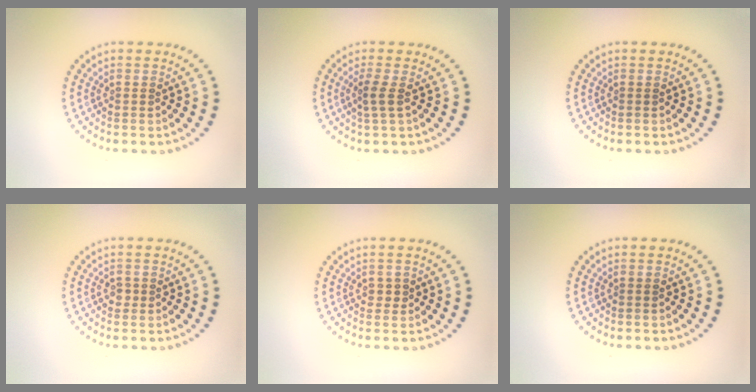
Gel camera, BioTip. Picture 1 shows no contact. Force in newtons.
{"total": 1.6, "press": 1.2, "slide": 1.0}
{"total": 0.0}
{"total": 0.7, "press": 0.6, "slide": 0.4}
{"total": 0.8, "press": 0.8, "slide": 0.2}
{"total": 0.0}